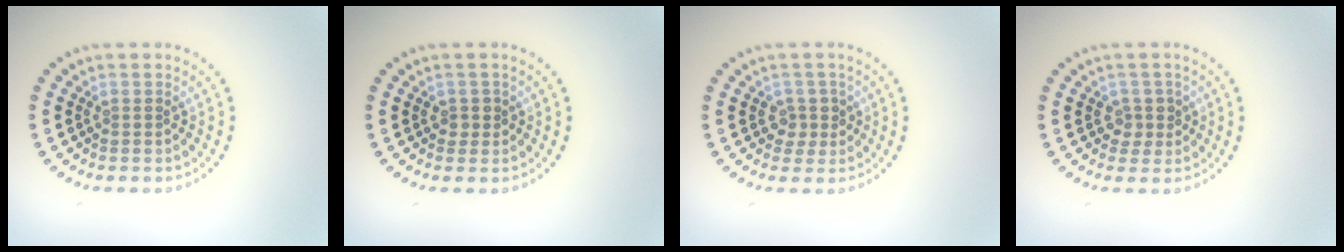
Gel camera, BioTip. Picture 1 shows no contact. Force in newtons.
{"total": 0.8, "press": 0.8, "slide": 0.3}
{"total": 1.8, "press": 1.5, "slide": 1.1}
{"total": 1.5, "press": 1.3, "slide": 0.8}